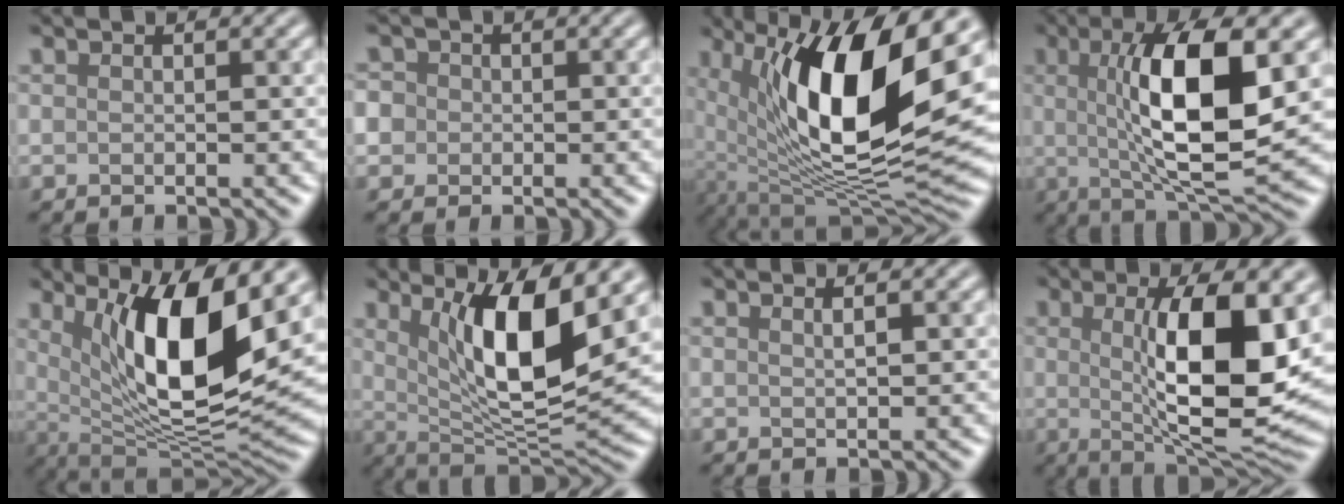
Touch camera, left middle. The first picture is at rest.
{"total": 4.0, "force": [0.7, 3.7, 1.5], "torque": [-0.023, 0.031, -0.015]}
{"total": 14.9, "force": [3.7, 5.3, 13.4], "torque": [-0.223, -0.016, 0.064]}
{"total": 10.5, "force": [1.2, 2.9, 10.0], "torque": [-0.159, -0.005, 0.026]}
{"total": 11.4, "force": [3.5, 3.3, 10.4], "torque": [-0.162, -0.016, 0.066]}
{"total": 9.4, "force": [3.0, 2.7, 8.5], "torque": [-0.139, -0.021, 0.059]}
{"total": 1.1, "force": [0.6, 0.3, 0.9], "torque": [-0.012, 0.005, 0.008]}
{"total": 11.2, "force": [0.9, 3.3, 10.7], "torque": [-0.160, -0.009, 0.021]}